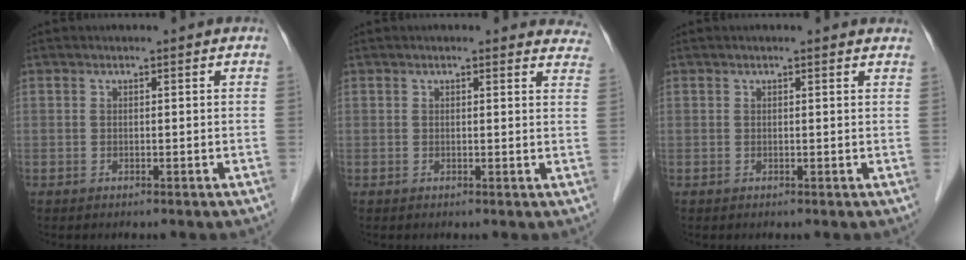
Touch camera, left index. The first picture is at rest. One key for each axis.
{"total": 8.3, "fx": 7.7, "fy": 2.2, "fz": 2.4, "tx": 0.002, "ty": -0.005, "tz": 0.055}
{"total": 2.7, "fx": 2.4, "fy": 0.5, "fz": 1.1, "tx": -0.016, "ty": 0.012, "tz": 0.018}